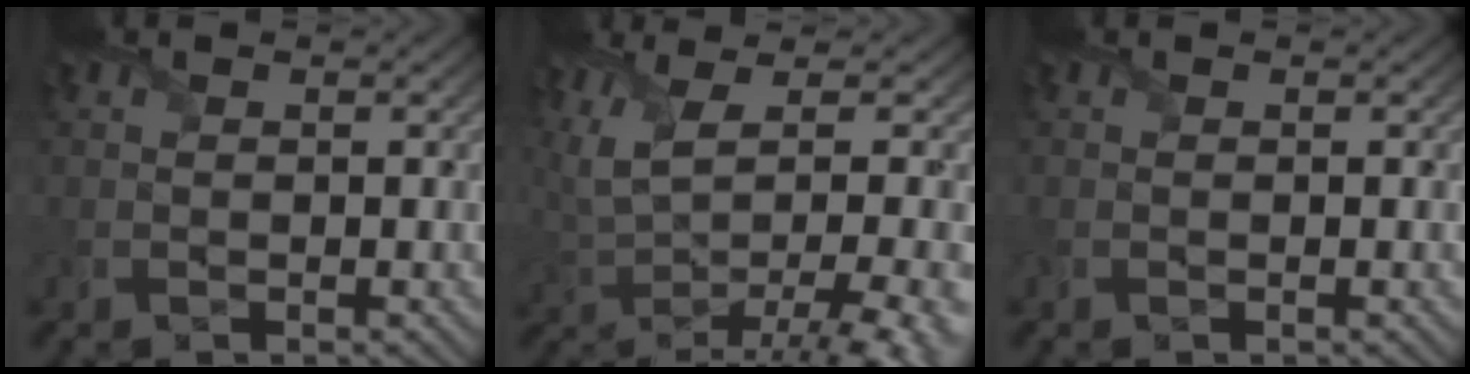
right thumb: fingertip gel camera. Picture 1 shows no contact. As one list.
[{"total": 12.4, "force": [1.4, 3.9, 11.7], "torque": [-0.229, 0.001, 0.039]}, {"total": 0.0}]